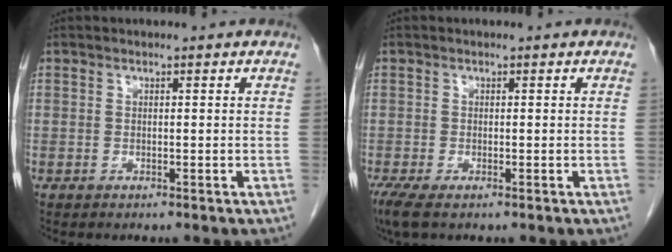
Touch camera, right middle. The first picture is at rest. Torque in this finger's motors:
{"motor_torque": [0.20, -0.44, 0.02, 0.06]}